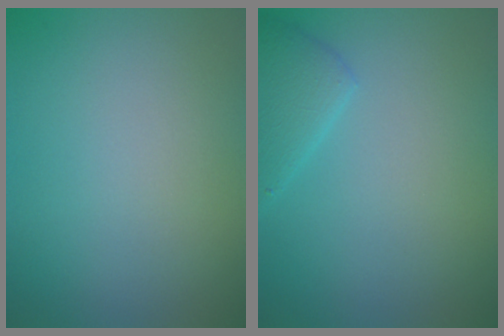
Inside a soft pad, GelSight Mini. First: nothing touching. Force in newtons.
{"total": 2.3, "press": 2.3, "slide": 0.1}